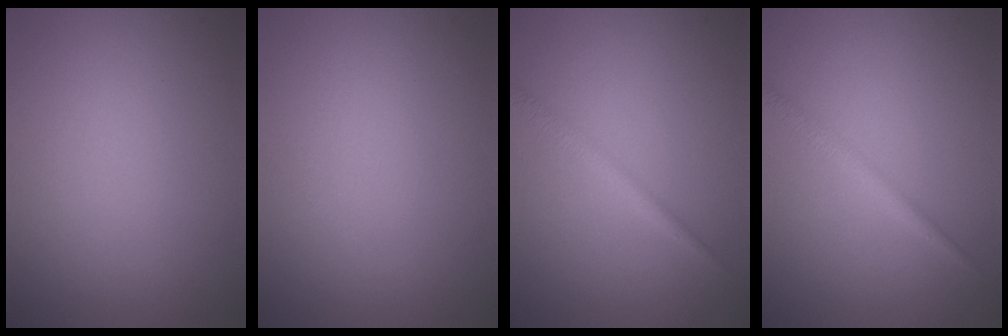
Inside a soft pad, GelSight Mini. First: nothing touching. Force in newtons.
{"total": 0.0}
{"total": 1.6, "press": 1.6, "slide": 0.1}
{"total": 1.6, "press": 1.6, "slide": 0.1}